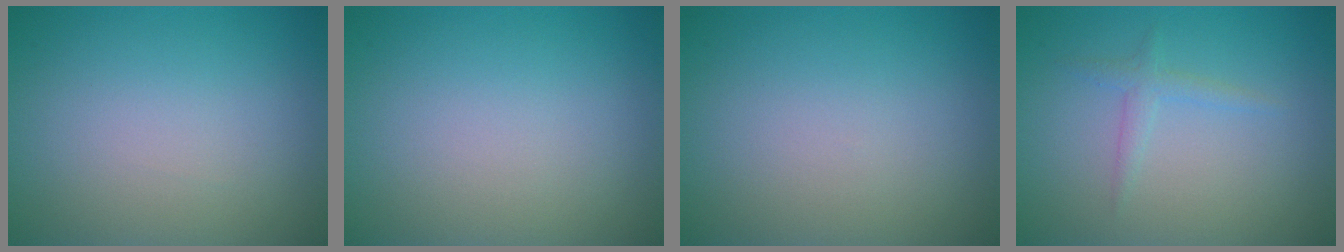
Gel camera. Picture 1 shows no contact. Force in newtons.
{"total": 0.0}
{"total": 0.0}
{"total": 1.3, "press": 1.3, "slide": 0.1}